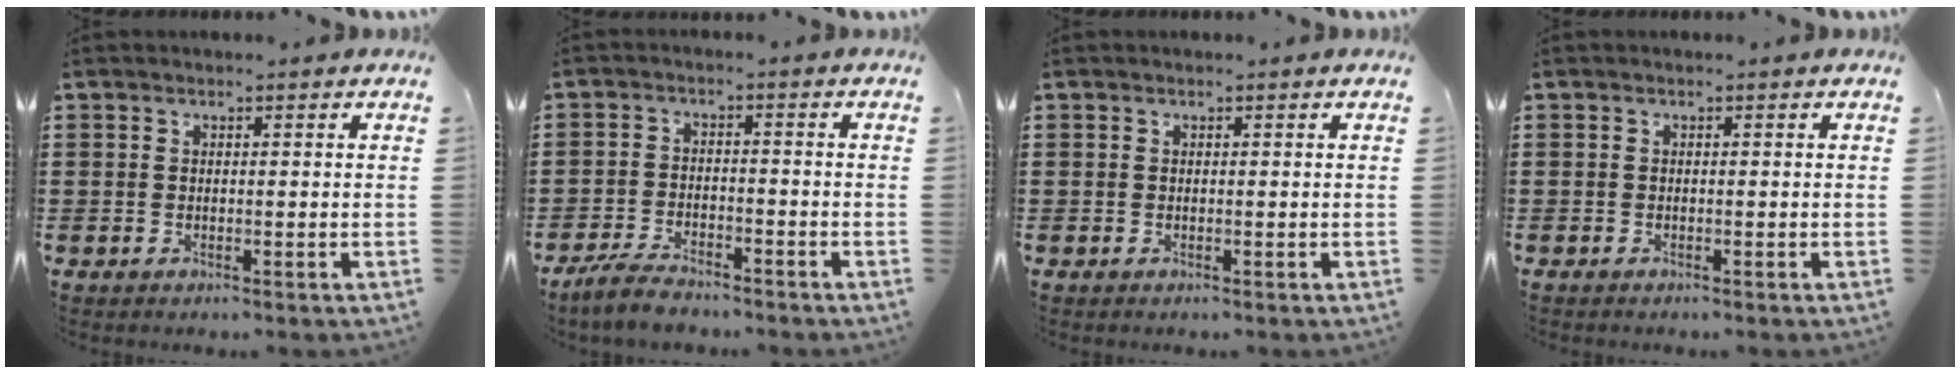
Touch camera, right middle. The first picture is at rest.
{"total": 4.2, "force": [-3.8, 0.9, 1.4], "torque": [-0.041, 0.001, -0.081]}
{"total": 0.0}
{"total": 0.0}